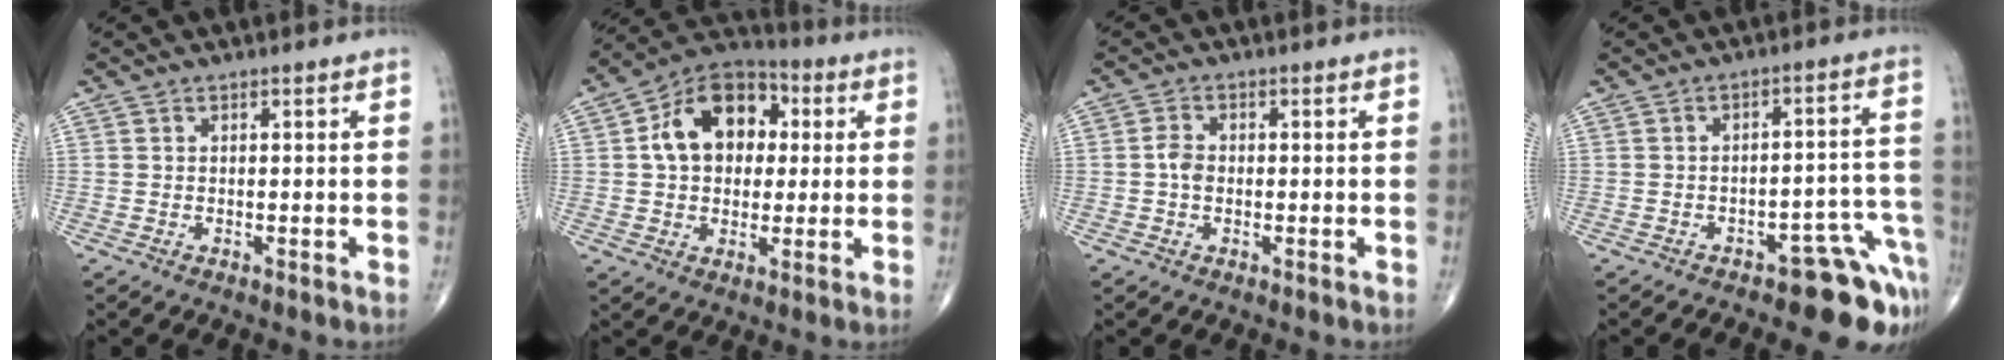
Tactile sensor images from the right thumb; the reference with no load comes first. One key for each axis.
{"total": 14.8, "fx": 2.6, "fy": 10.6, "fz": 10.0, "tx": -0.129, "ty": 0.020, "tz": 0.033}
{"total": 2.7, "fx": -0.3, "fy": 1.9, "fz": 1.8, "tx": -0.030, "ty": 0.007, "tz": -0.012}
{"total": 10.5, "fx": -7.1, "fy": 4.2, "fz": 6.5, "tx": -0.037, "ty": 0.075, "tz": -0.091}